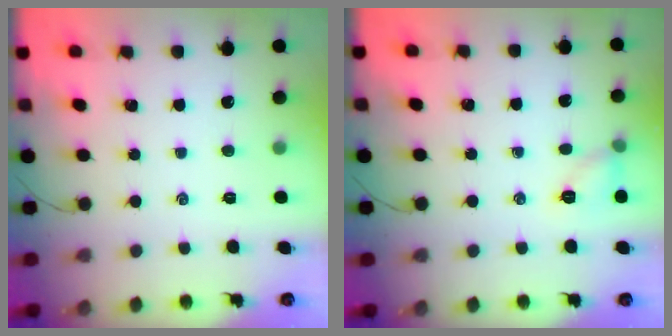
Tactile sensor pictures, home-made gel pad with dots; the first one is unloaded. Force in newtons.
{"total": 6.5, "press": 6.4, "slide": 0.8}